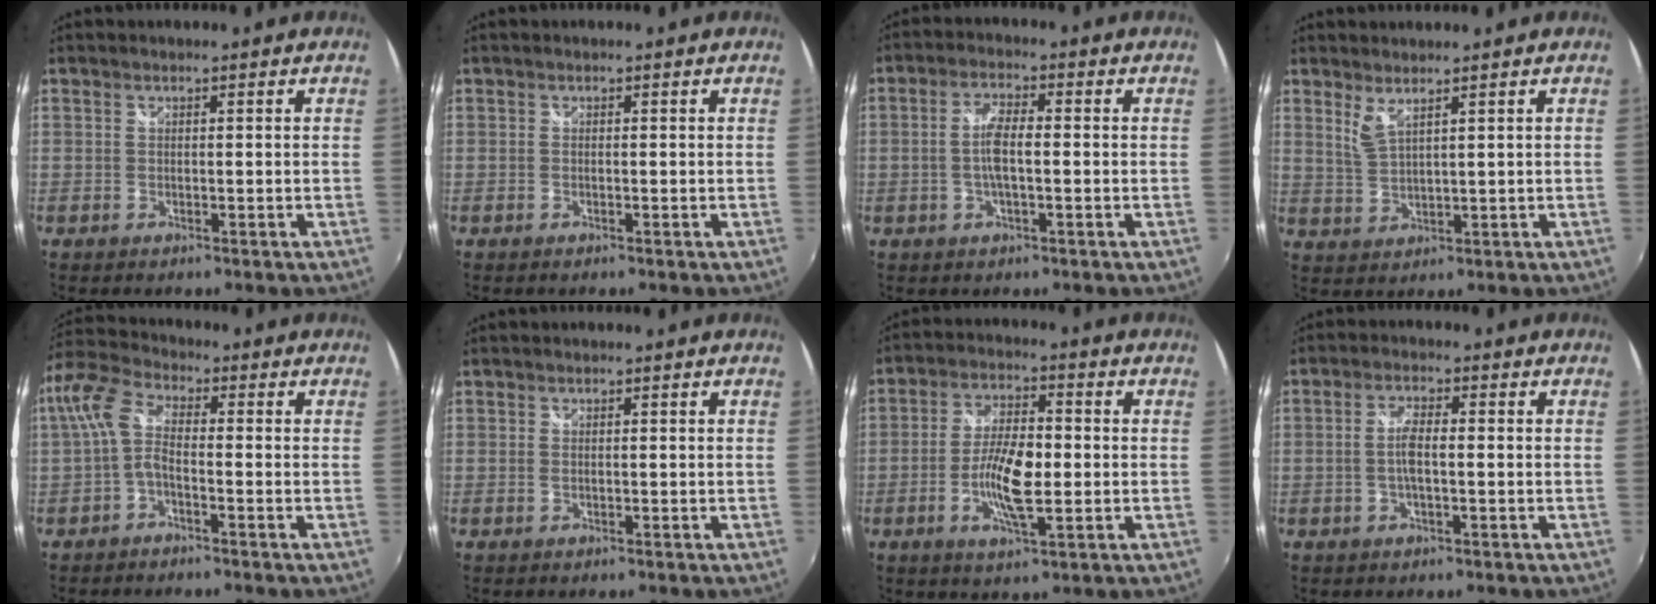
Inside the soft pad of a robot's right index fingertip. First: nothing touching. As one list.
[{"total": 0.0}, {"total": 5.2, "force": [-0.5, 1.4, 5.0], "torque": [-0.098, 0.005, -0.010]}, {"total": 3.1, "force": [2.3, 0.4, 2.1], "torque": [-0.043, -0.004, 0.045]}, {"total": 6.9, "force": [-1.3, 3.2, 6.0], "torque": [-0.141, 0.016, -0.032]}, {"total": 0.0}, {"total": 9.2, "force": [-1.5, 3.2, 8.5], "torque": [-0.164, 0.000, -0.030]}, {"total": 3.9, "force": [-0.4, 0.9, 3.7], "torque": [-0.074, 0.004, -0.007]}]